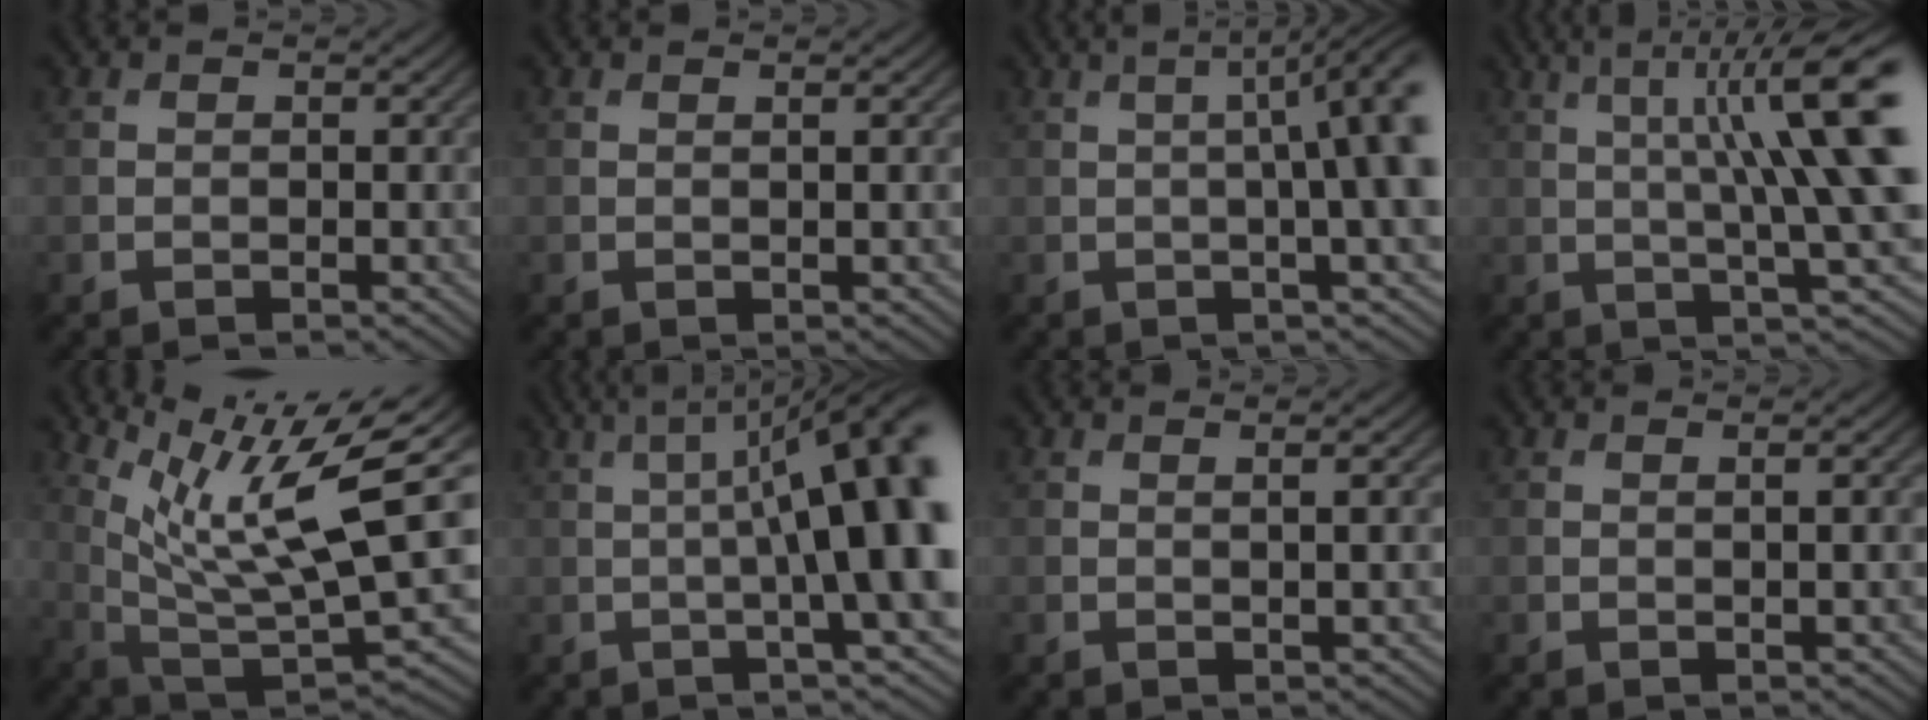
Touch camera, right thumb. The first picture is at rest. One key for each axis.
{"total": 1.5, "fx": 0.4, "fy": 0.4, "fz": 1.4, "tx": -0.016, "ty": 0.008, "tz": 0.004}
{"total": 12.1, "fx": 1.3, "fy": 3.4, "fz": 11.6, "tx": -0.118, "ty": 0.034, "tz": 0.013}
{"total": 14.3, "fx": 3.1, "fy": 3.0, "fz": 13.6, "tx": -0.197, "ty": 0.013, "tz": 0.062}
{"total": 14.0, "fx": 6.2, "fy": 3.7, "fz": 12.0, "tx": -0.232, "ty": 0.001, "tz": 0.131}
{"total": 16.3, "fx": 1.0, "fy": 4.2, "fz": 15.7, "tx": -0.186, "ty": 0.029, "tz": 0.019}
{"total": 2.7, "fx": 0.7, "fy": 0.6, "fz": 2.6, "tx": -0.033, "ty": 0.012, "tz": 0.012}
{"total": 2.1, "fx": 0.5, "fy": 0.5, "fz": 2.0, "tx": -0.024, "ty": 0.010, "tz": 0.007}